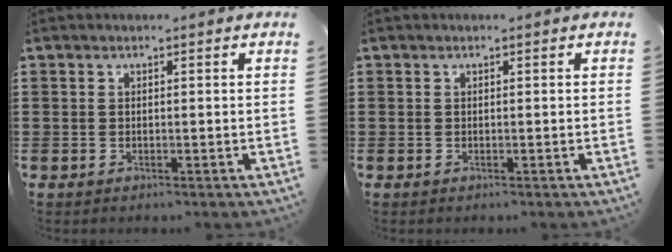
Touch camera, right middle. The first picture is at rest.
{"total": 0.0}